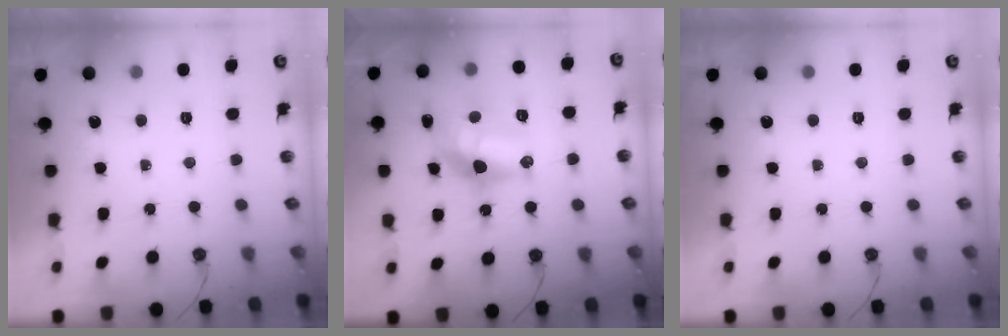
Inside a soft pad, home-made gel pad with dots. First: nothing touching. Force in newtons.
{"total": 14.5, "press": 14.5, "slide": 0.7}
{"total": 0.0}